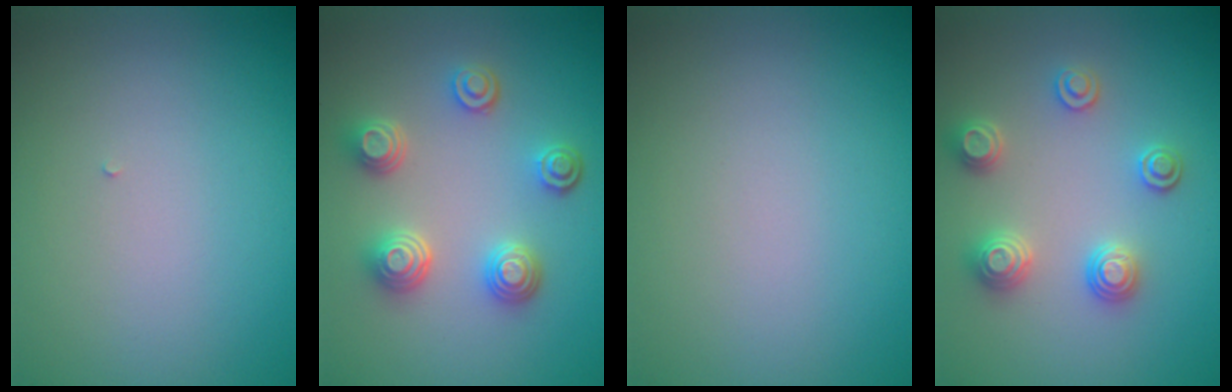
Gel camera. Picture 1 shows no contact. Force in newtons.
{"total": 3.8, "press": 3.2, "slide": 1.9}
{"total": 0.0}
{"total": 2.9, "press": 2.8, "slide": 0.6}